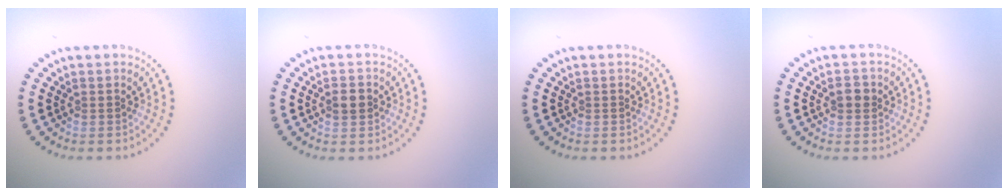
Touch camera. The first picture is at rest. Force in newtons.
{"total": 2.2, "press": 2.2, "slide": 0.0}
{"total": 0.0}
{"total": 1.7, "press": 1.7, "slide": 0.1}